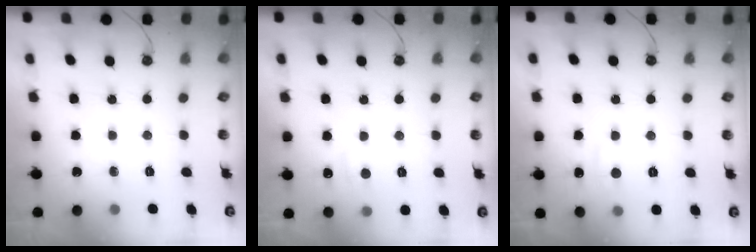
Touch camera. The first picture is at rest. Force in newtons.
{"total": 1.5, "press": 1.4, "slide": 0.5}
{"total": 1.1, "press": 0.9, "slide": 0.6}